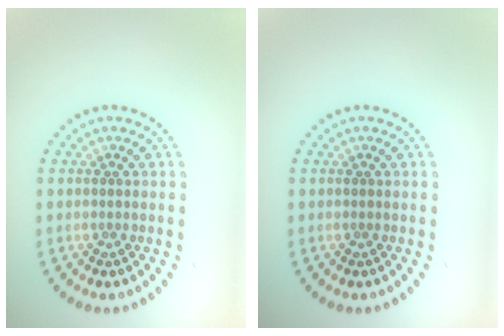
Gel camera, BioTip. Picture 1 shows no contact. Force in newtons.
{"total": 0.0}